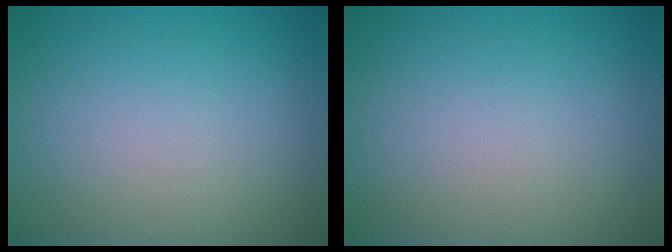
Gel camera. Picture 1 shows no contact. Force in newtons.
{"total": 0.0}